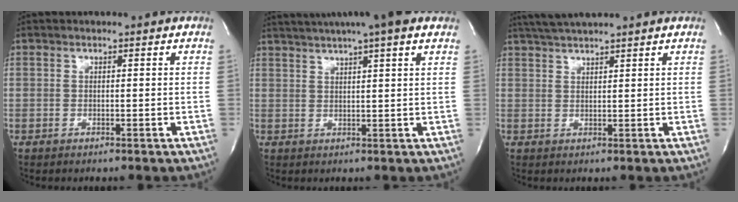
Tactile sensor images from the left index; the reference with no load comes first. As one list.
[{"total": 12.4, "force": [9.8, 0.5, 7.6], "torque": [-0.128, 0.032, 0.129]}, {"total": 5.5, "force": [4.9, -0.6, 2.4], "torque": [-0.046, 0.023, 0.089]}]